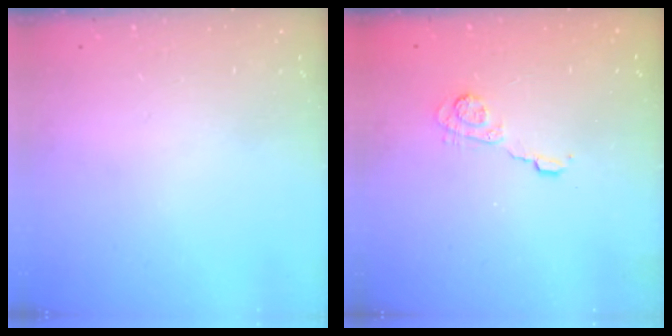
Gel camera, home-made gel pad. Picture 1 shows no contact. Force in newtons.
{"total": 4.6, "press": 4.5, "slide": 0.9}